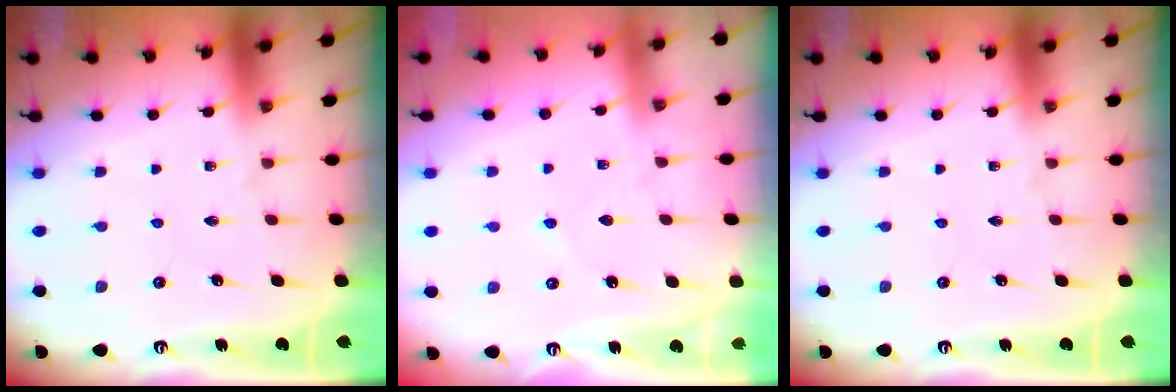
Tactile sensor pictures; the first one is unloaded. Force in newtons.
{"total": 2.4, "press": 2.4, "slide": 0.4}
{"total": 0.0}